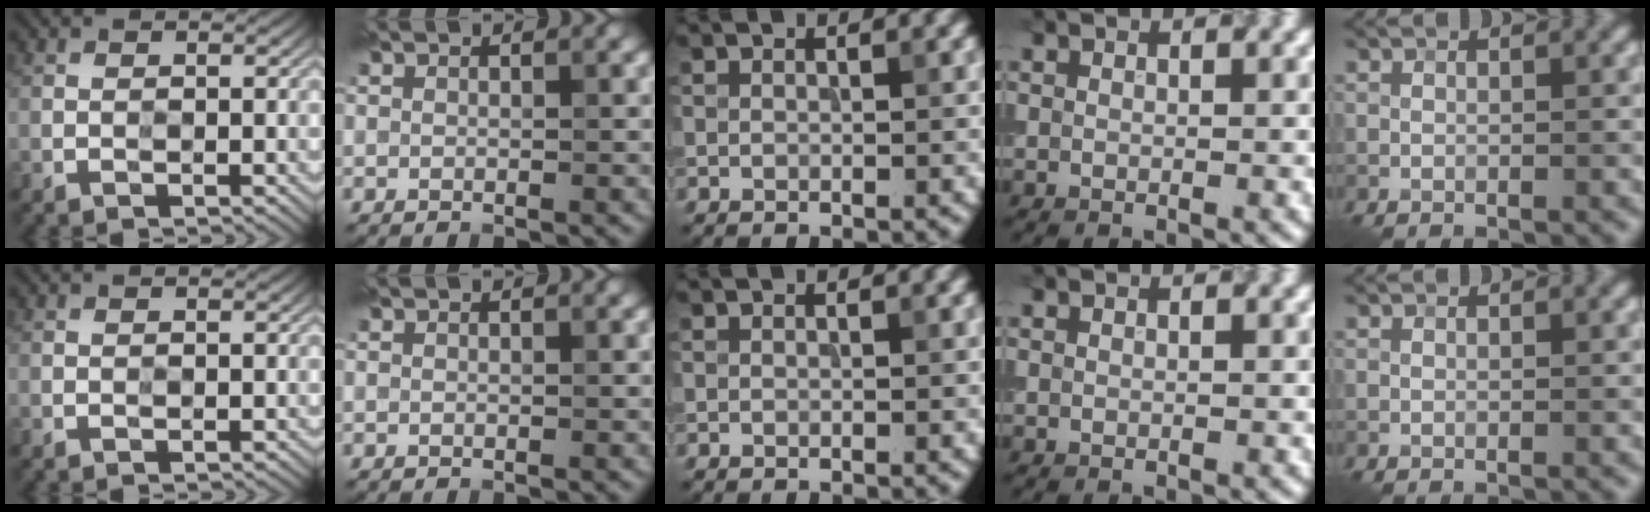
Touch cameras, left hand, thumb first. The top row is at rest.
{}